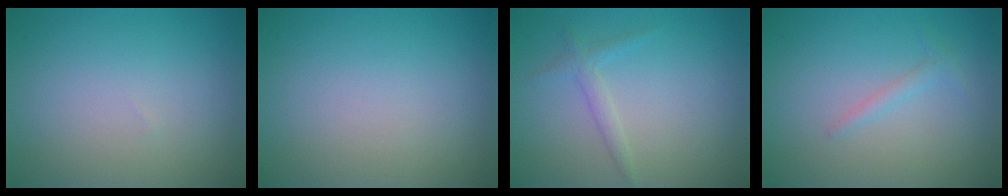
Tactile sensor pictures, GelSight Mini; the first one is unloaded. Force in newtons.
{"total": 0.0}
{"total": 1.3, "press": 1.3, "slide": 0.1}
{"total": 0.9, "press": 0.9, "slide": 0.1}